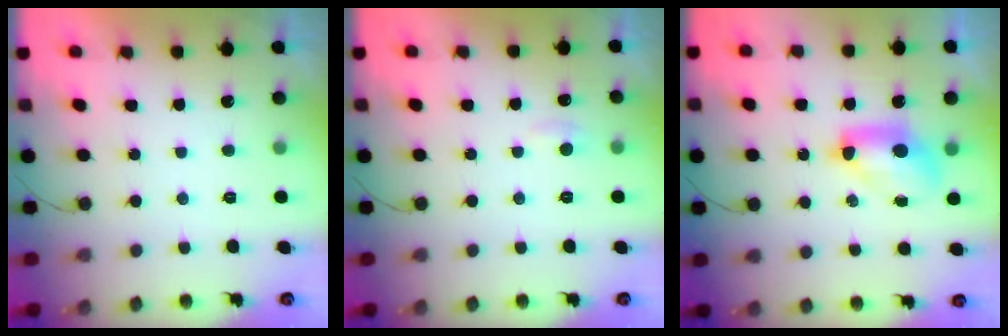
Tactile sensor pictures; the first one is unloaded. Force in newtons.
{"total": 3.9, "press": 3.8, "slide": 0.4}
{"total": 9.4, "press": 9.4, "slide": 1.2}